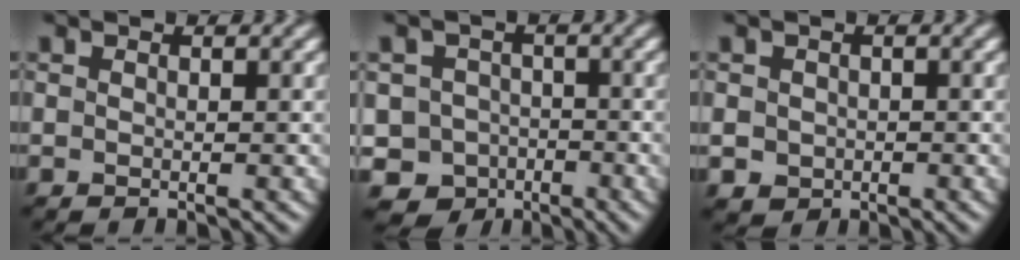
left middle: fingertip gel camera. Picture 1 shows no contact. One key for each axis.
{"total": 7.3, "fx": -4.6, "fy": 5.6, "fz": 1.3, "tx": -0.001, "ty": -0.012, "tz": -0.083}
{"total": 1.8, "fx": -0.5, "fy": 1.6, "fz": 0.4, "tx": -0.007, "ty": -0.008, "tz": -0.003}